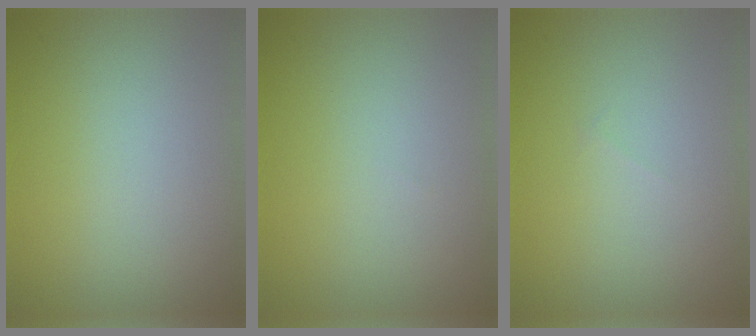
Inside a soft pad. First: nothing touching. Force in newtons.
{"total": 0.0}
{"total": 0.0}